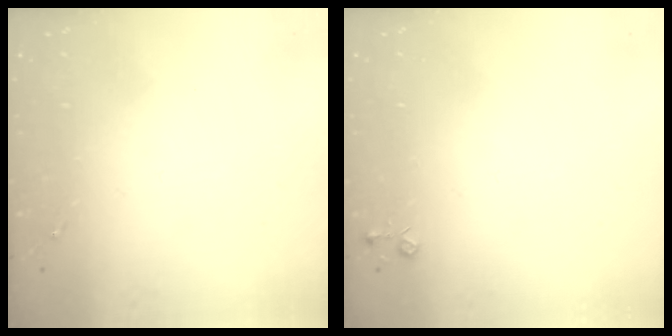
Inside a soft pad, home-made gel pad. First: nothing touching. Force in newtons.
{"total": 3.7, "press": 3.7, "slide": 0.5}